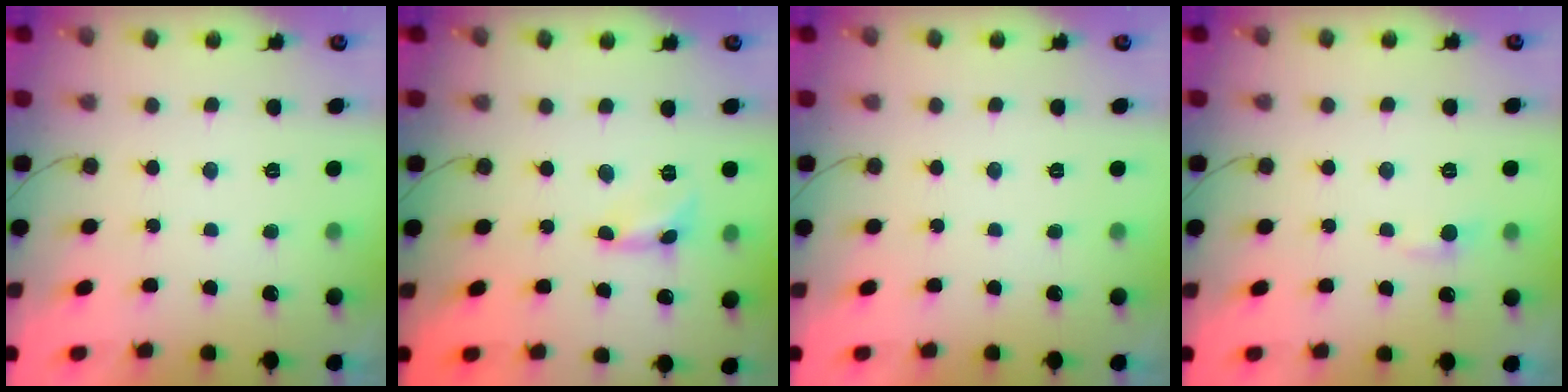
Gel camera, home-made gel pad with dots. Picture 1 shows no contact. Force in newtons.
{"total": 1.6, "press": 1.6, "slide": 0.1}
{"total": 0.0}
{"total": 4.1, "press": 4.0, "slide": 0.5}